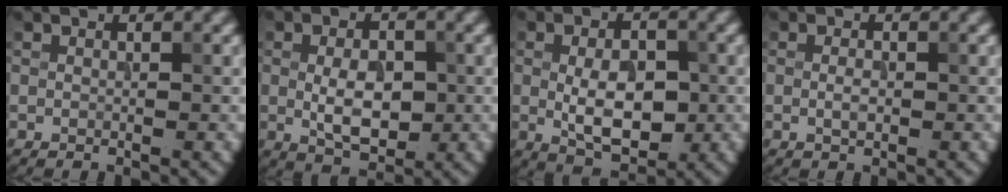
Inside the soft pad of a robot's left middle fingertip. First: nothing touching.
{"total": 4.6, "force": [-0.3, 2.6, 3.8], "torque": [-0.070, -0.002, -0.001]}
{"total": 5.9, "force": [-0.4, 3.3, 4.9], "torque": [-0.089, -0.004, -0.005]}
{"total": 1.2, "force": [-0.2, 0.5, 1.0], "torque": [-0.023, 0.000, -0.006]}